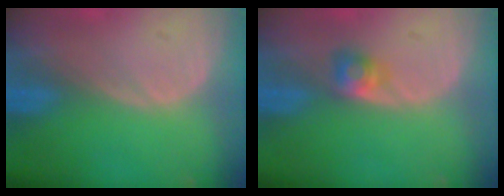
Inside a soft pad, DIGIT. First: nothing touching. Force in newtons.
{"total": 2.6, "press": 2.4, "slide": 1.0}